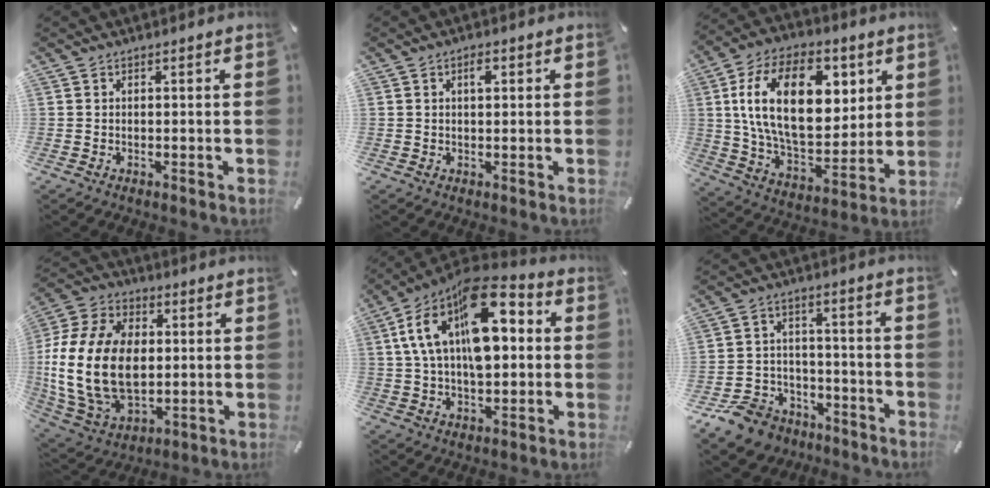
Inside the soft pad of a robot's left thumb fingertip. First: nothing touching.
{"total": 2.4, "force": [0.9, 1.4, 1.8], "torque": [-0.014, -0.003, 0.008]}
{"total": 23.5, "force": [6.3, 14.3, 17.5], "torque": [-0.327, -0.007, 0.104]}
{"total": 22.3, "force": [-0.3, 16.2, 15.4], "torque": [-0.343, 0.007, 0.001]}
{"total": 21.8, "force": [6.9, 12.8, 16.2], "torque": [-0.304, -0.035, 0.114]}
{"total": 10.5, "force": [-7.6, 6.7, 2.5], "torque": [-0.050, 0.058, -0.137]}